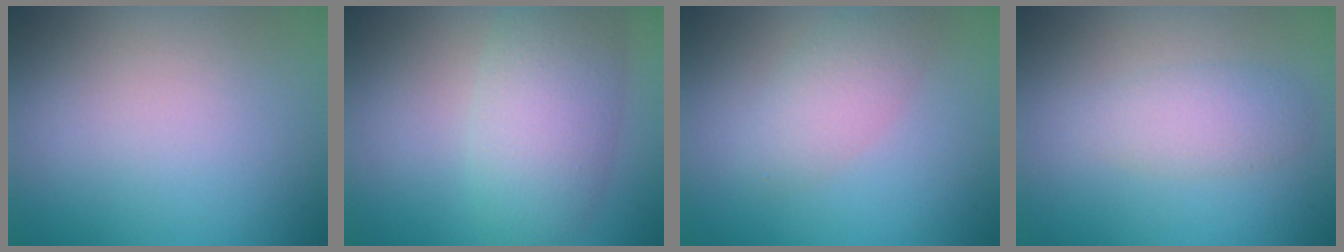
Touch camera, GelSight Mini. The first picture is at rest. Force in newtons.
{"total": 6.1, "press": 6.1, "slide": 0.3}
{"total": 2.9, "press": 2.9, "slide": 0.1}
{"total": 2.4, "press": 2.4, "slide": 0.1}